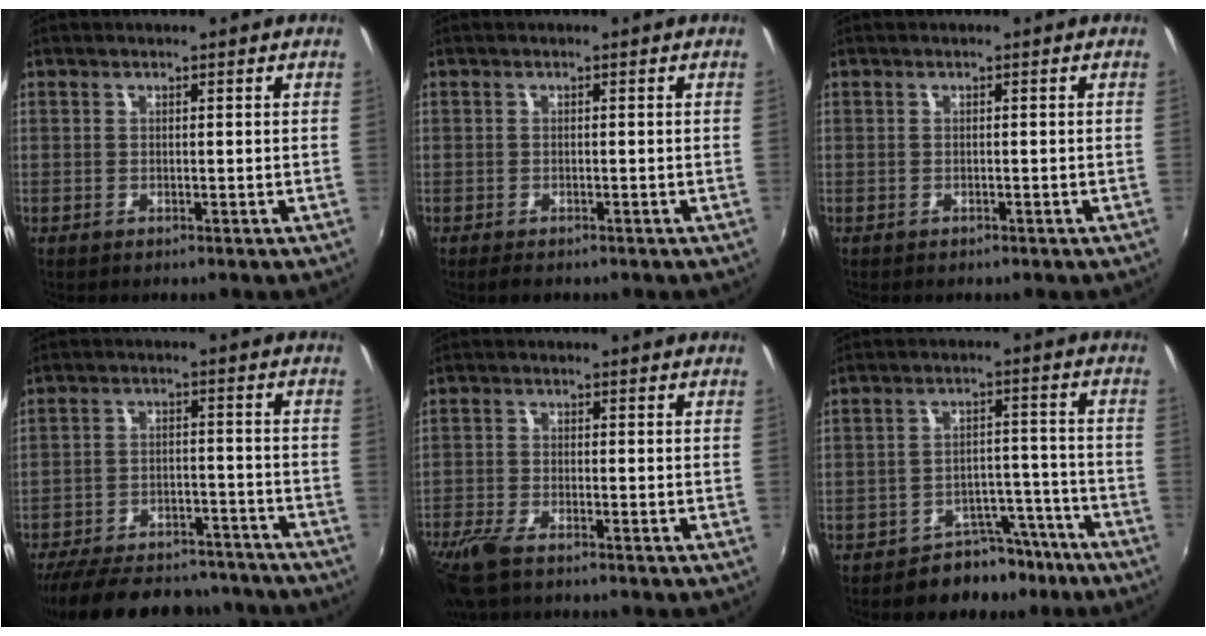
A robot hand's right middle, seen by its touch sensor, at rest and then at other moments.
{"total": 2.0, "force": [-1.5, 1.0, 0.8], "torque": [-0.018, -0.008, -0.025]}
{"total": 0.6, "force": [-0.5, 0.4, 0.1], "torque": [-0.005, -0.002, -0.006]}
{"total": 25.0, "force": [-21.2, 8.7, 10.0], "torque": [-0.210, 0.007, -0.286]}
{"total": 8.3, "force": [-6.1, 2.6, 5.1], "torque": [-0.134, -0.033, -0.120]}
{"total": 8.4, "force": [-6.9, 4.4, 1.8], "torque": [-0.023, 0.033, -0.087]}